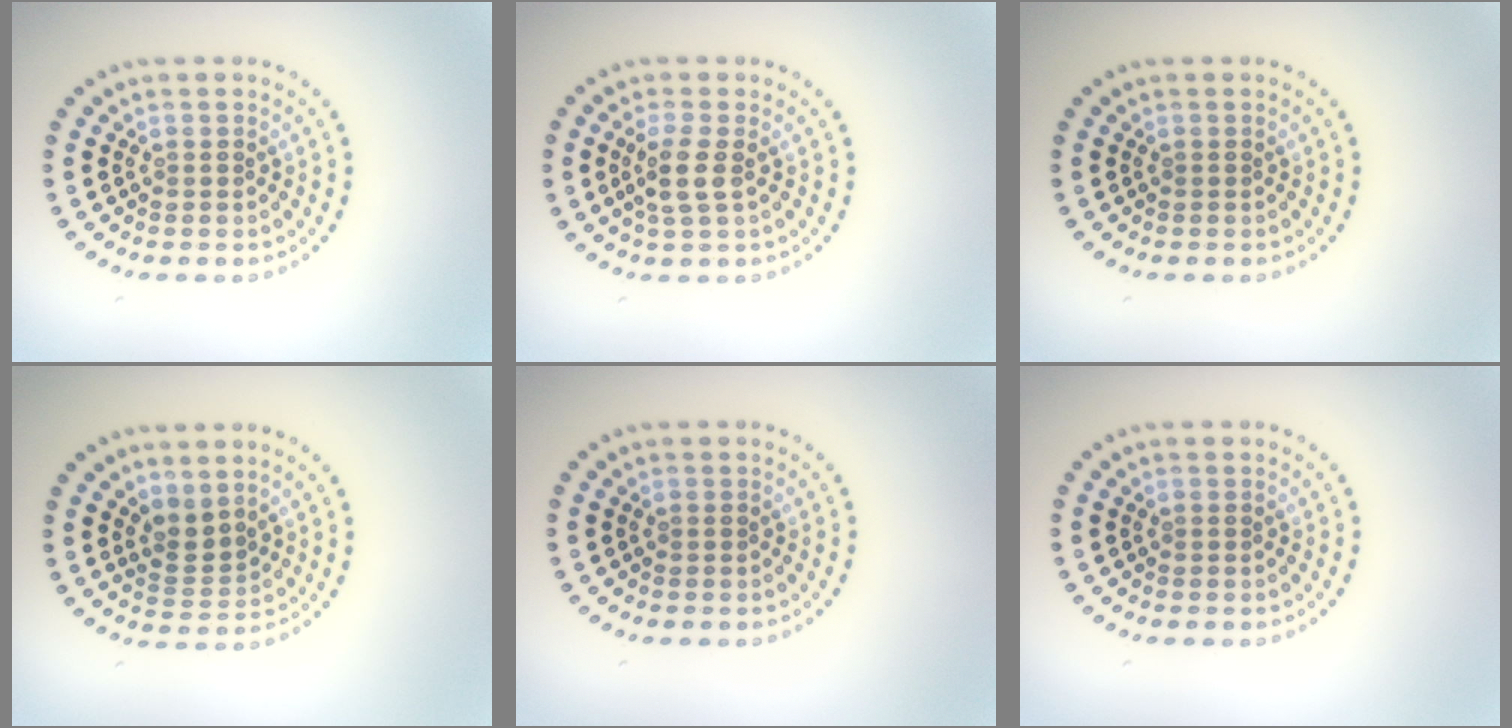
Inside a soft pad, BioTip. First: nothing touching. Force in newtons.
{"total": 2.3, "press": 2.0, "slide": 1.2}
{"total": 0.0}
{"total": 2.3, "press": 1.5, "slide": 1.7}
{"total": 0.0}
{"total": 0.0}